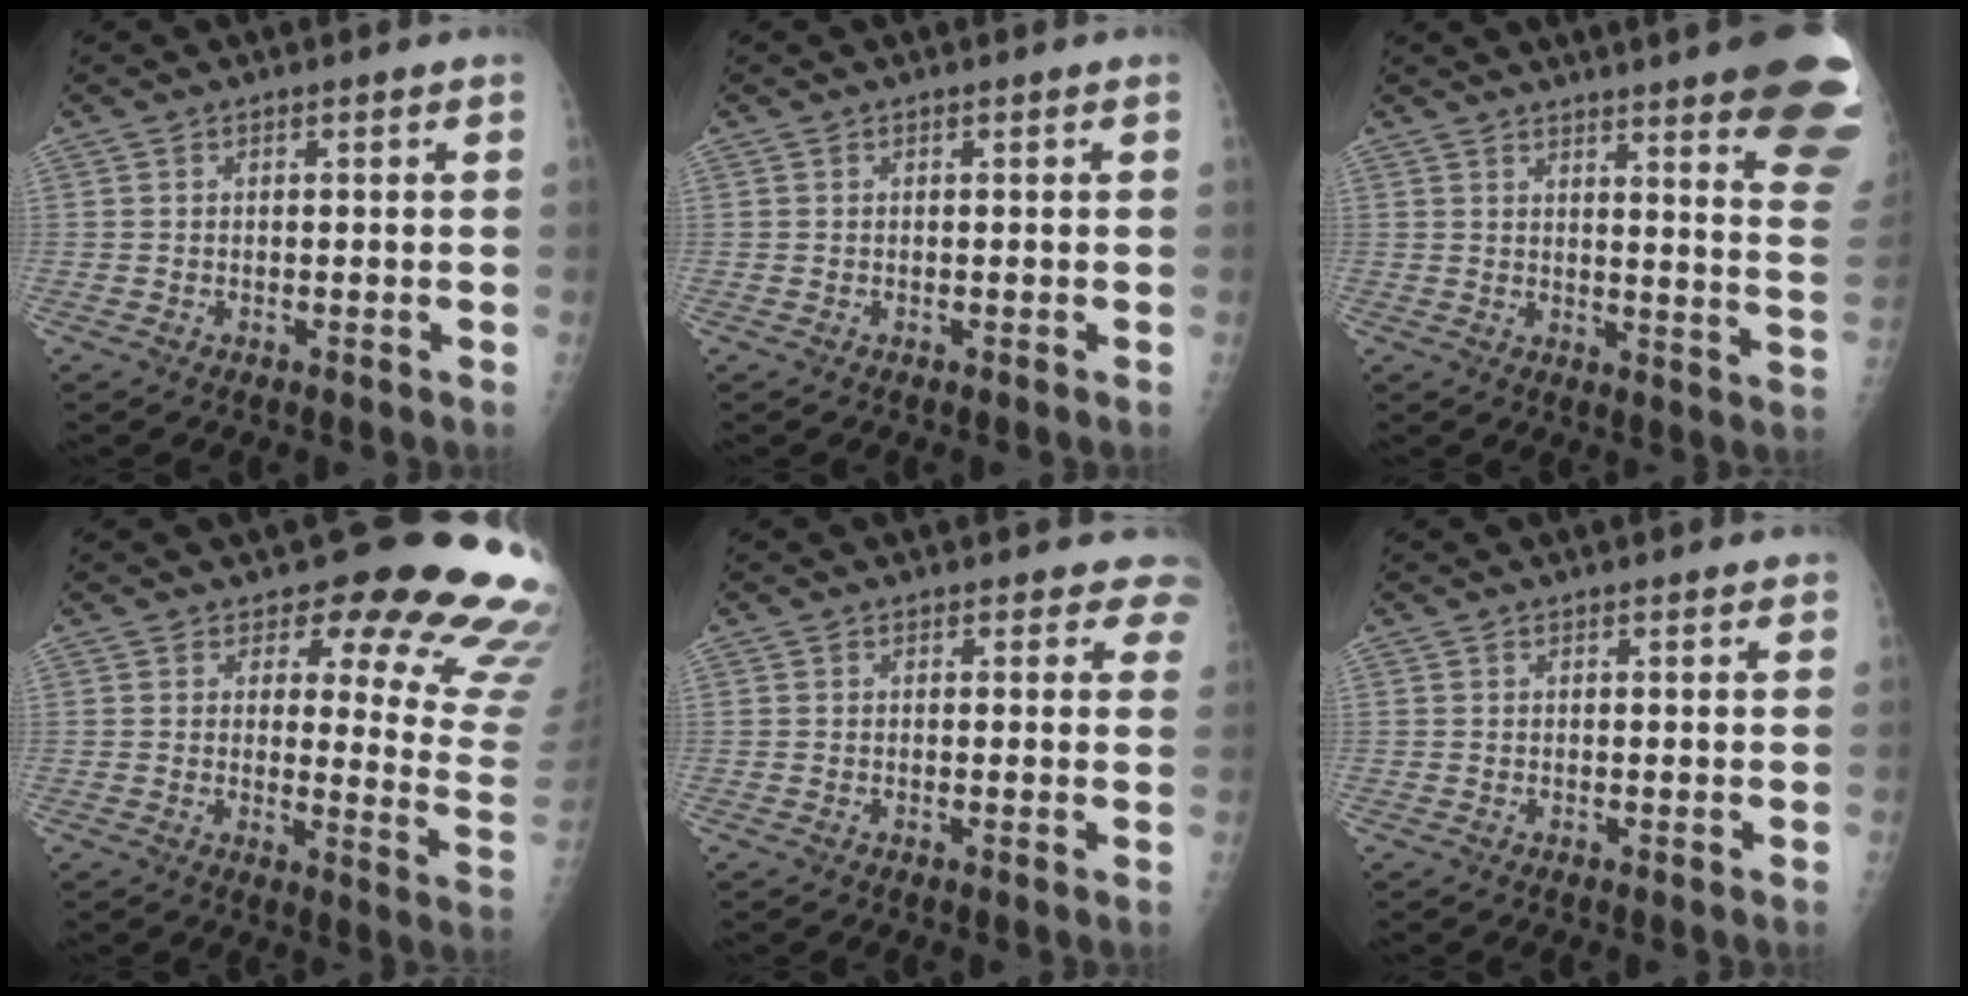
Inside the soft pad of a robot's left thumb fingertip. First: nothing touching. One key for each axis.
{"total": 0.0}
{"total": 22.8, "fx": 16.5, "fy": 2.8, "fz": 15.5, "tx": -0.149, "ty": -0.096, "tz": 0.189}
{"total": 18.7, "fx": 15.2, "fy": 6.4, "fz": 8.8, "tx": -0.048, "ty": -0.127, "tz": 0.157}
{"total": 4.0, "fx": 3.5, "fy": 2.0, "fz": 0.1, "tx": 0.039, "ty": -0.015, "tz": 0.012}
{"total": 1.2, "fx": 1.0, "fy": 0.5, "fz": 0.5, "tx": -0.001, "ty": -0.002, "tz": 0.010}